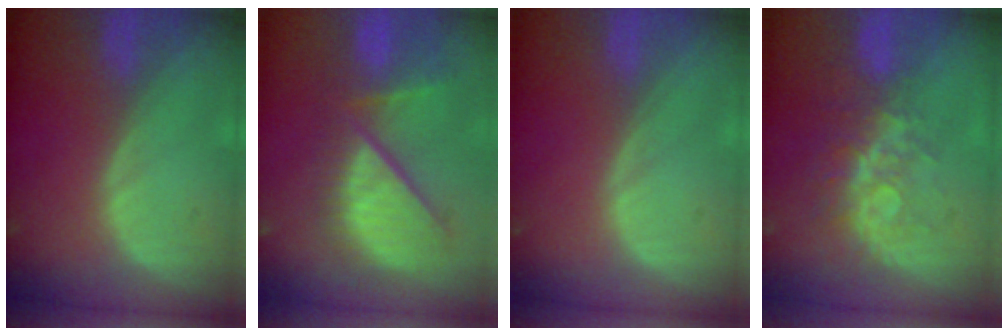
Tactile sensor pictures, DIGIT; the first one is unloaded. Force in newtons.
{"total": 10.6, "press": 9.9, "slide": 4.0}
{"total": 0.0}
{"total": 8.4, "press": 6.9, "slide": 4.8}